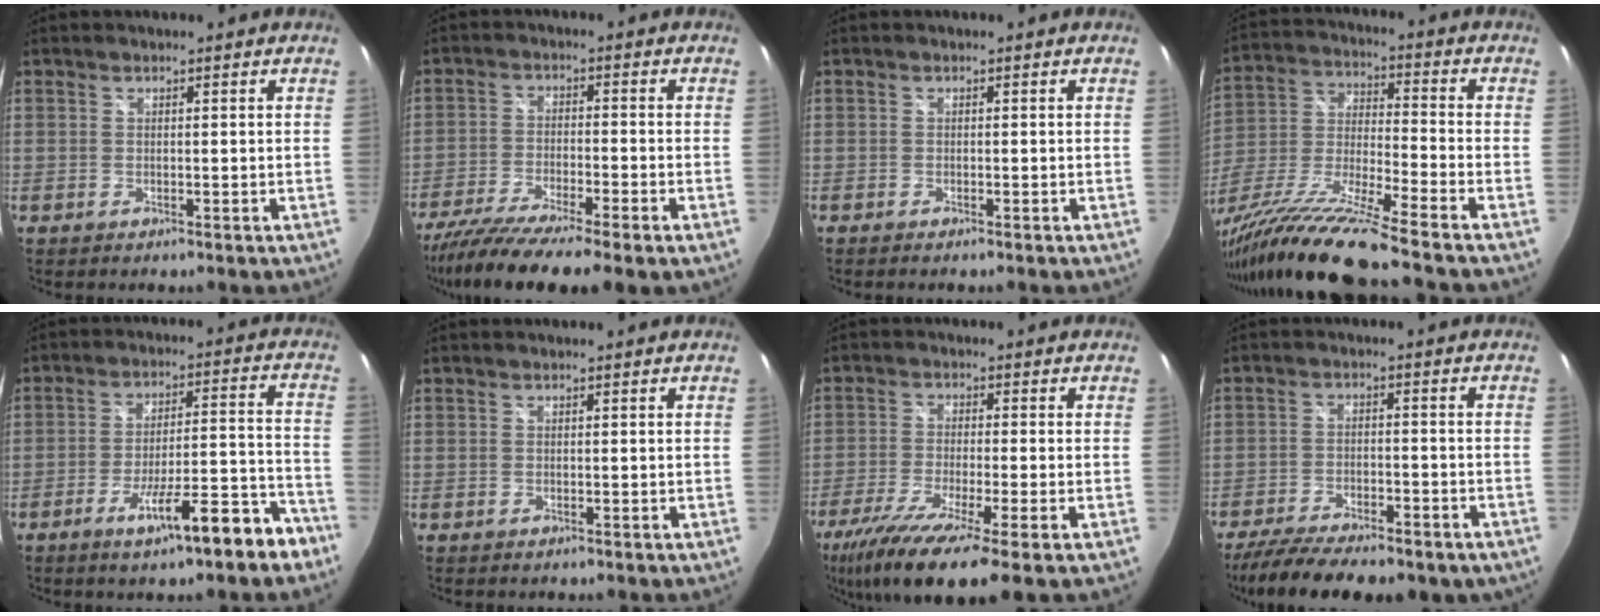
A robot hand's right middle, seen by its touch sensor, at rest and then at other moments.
{"total": 12.2, "force": [-9.5, 0.4, 7.7], "torque": [-0.160, -0.046, -0.164]}
{"total": 0.9, "force": [-0.8, -0.1, 0.4], "torque": [-0.008, -0.004, -0.015]}
{"total": 19.8, "force": [-15.3, -0.5, 12.5], "torque": [-0.236, -0.051, -0.285]}
{"total": 12.9, "force": [-8.7, 1.4, 9.4], "torque": [-0.154, -0.006, -0.126]}
{"total": 0.0}
{"total": 13.2, "force": [-8.3, 1.1, 10.2], "torque": [-0.214, -0.058, -0.147]}
{"total": 17.5, "force": [-13.3, 5.9, 9.6], "torque": [-0.194, -0.043, -0.195]}